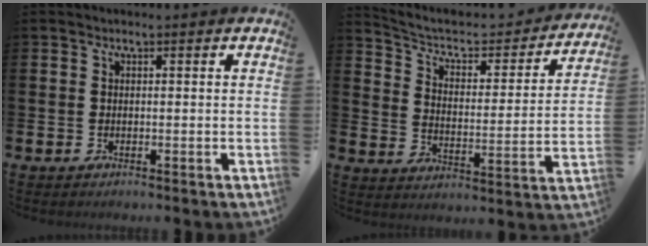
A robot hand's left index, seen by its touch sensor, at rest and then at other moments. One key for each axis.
{"total": 5.8, "fx": 4.9, "fy": 2.4, "fz": 2.1, "tx": -0.063, "ty": -0.039, "tz": 0.073}